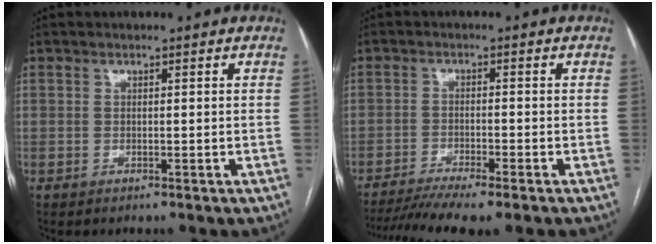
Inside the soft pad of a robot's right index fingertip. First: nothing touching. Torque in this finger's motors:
{"motor_torque": [1.12, -1.02, 0.43, 0.09]}